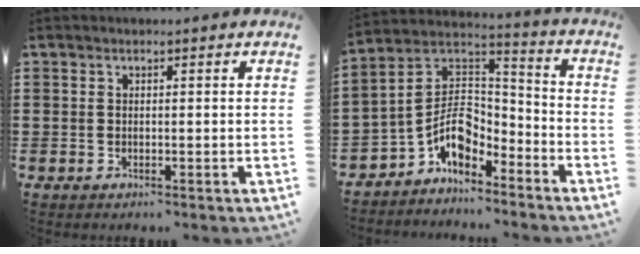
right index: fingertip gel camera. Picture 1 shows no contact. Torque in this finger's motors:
{"motor_torque": [1.98, 0.16, 0.68, 0.08]}